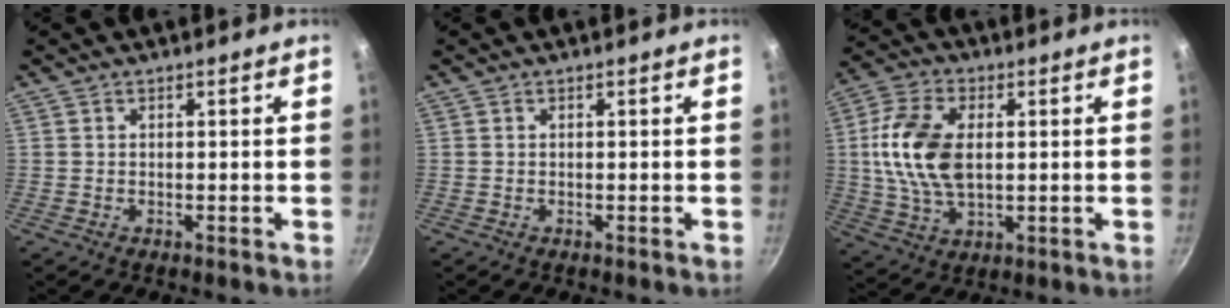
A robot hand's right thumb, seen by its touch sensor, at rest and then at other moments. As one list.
[{"total": 0.0}, {"total": 13.9, "force": [1.4, 8.2, 11.1], "torque": [-0.207, 0.005, 0.023]}]